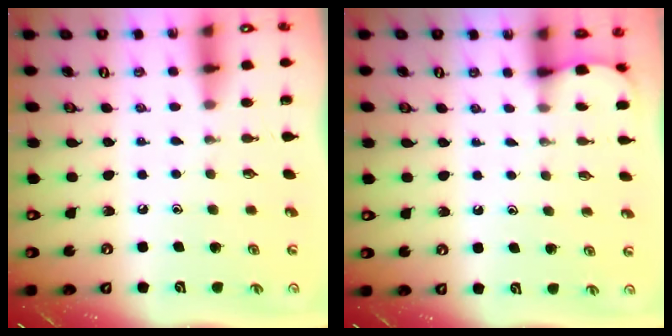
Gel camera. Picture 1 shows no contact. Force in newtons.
{"total": 1.3, "press": 1.3, "slide": 0.1}